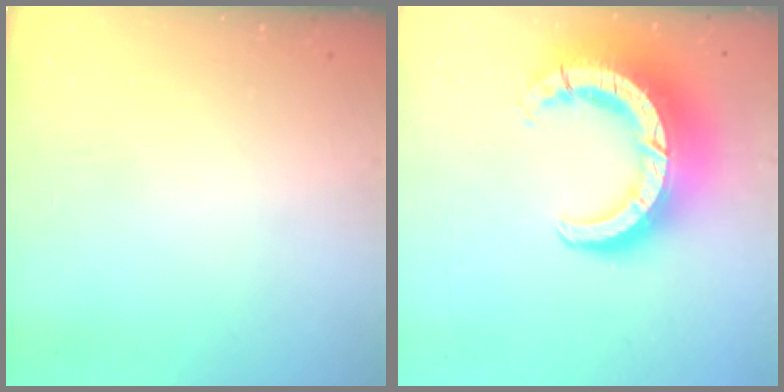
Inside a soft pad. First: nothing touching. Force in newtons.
{"total": 18.5, "press": 18.4, "slide": 1.8}